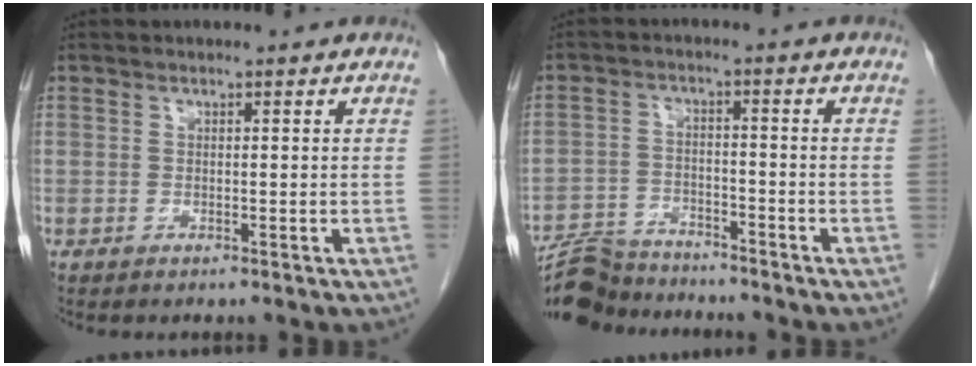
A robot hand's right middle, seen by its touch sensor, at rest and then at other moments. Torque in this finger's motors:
{"motor_torque": [0.94, -1.20, 0.15, 0.02]}